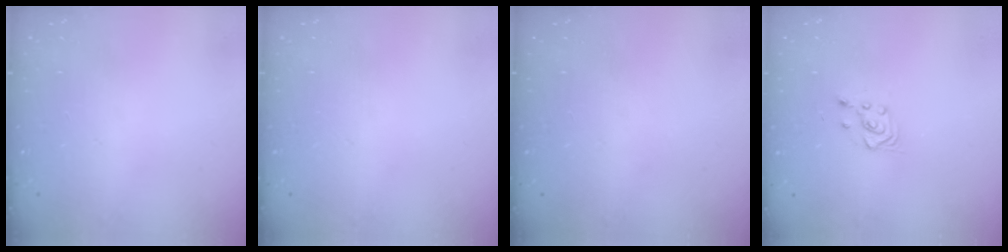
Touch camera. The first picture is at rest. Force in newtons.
{"total": 0.0}
{"total": 0.0}
{"total": 3.0, "press": 2.8, "slide": 1.0}